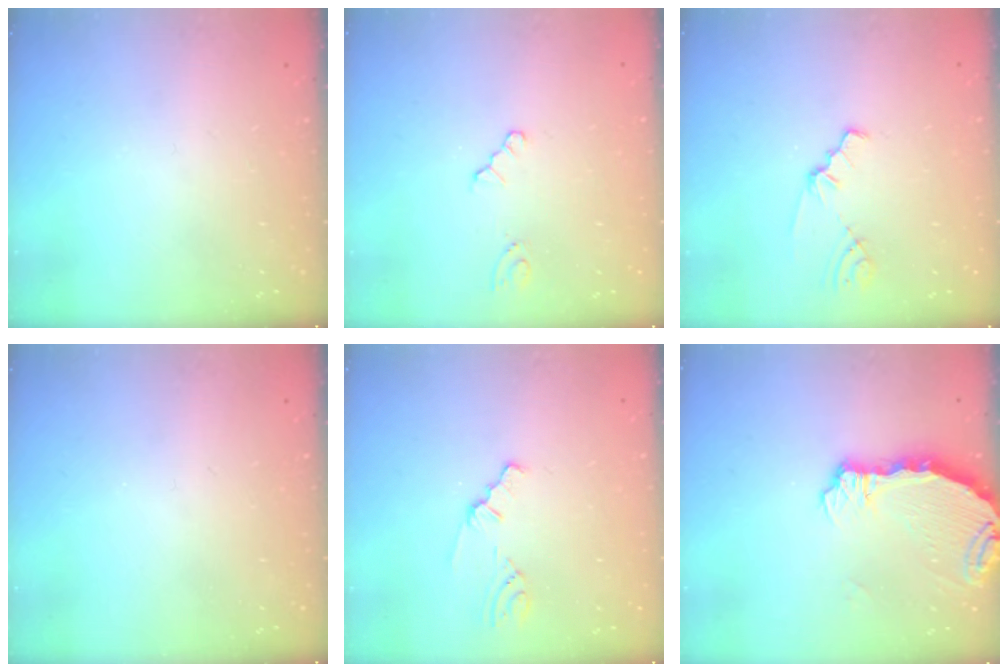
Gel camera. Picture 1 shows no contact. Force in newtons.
{"total": 1.3, "press": 1.2, "slide": 0.2}
{"total": 1.5, "press": 1.5, "slide": 0.3}
{"total": 0.0}
{"total": 1.8, "press": 1.7, "slide": 0.3}
{"total": 7.0, "press": 6.1, "slide": 3.5}